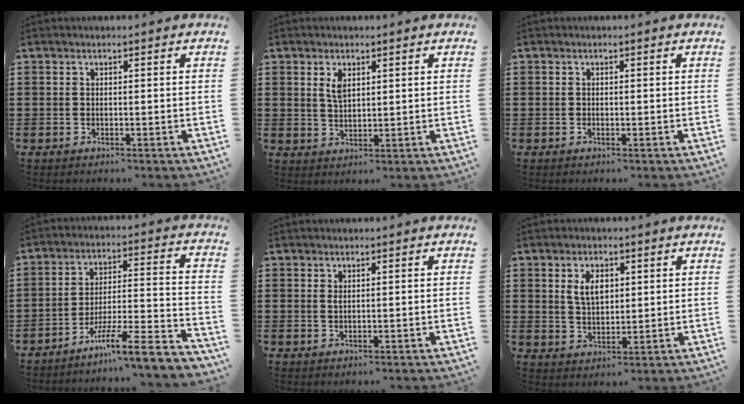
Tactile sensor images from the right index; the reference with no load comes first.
{"total": 2.8, "force": [1.4, 1.3, 2.0], "torque": [-0.037, 0.000, 0.023]}
{"total": 0.0}
{"total": 9.2, "force": [-7.2, 0.7, 5.7], "torque": [-0.085, 0.006, -0.136]}
{"total": 0.8, "force": [0.3, 0.2, 0.6], "torque": [-0.014, 0.002, 0.006]}
{"total": 4.6, "force": [1.6, 2.6, 3.4], "torque": [-0.068, 0.008, 0.025]}